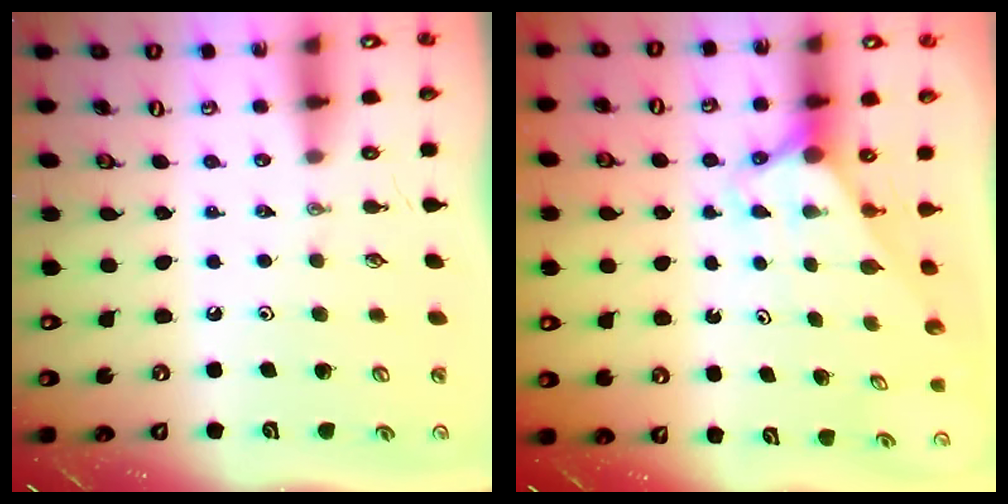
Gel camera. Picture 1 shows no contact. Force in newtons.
{"total": 2.8, "press": 2.8, "slide": 0.0}